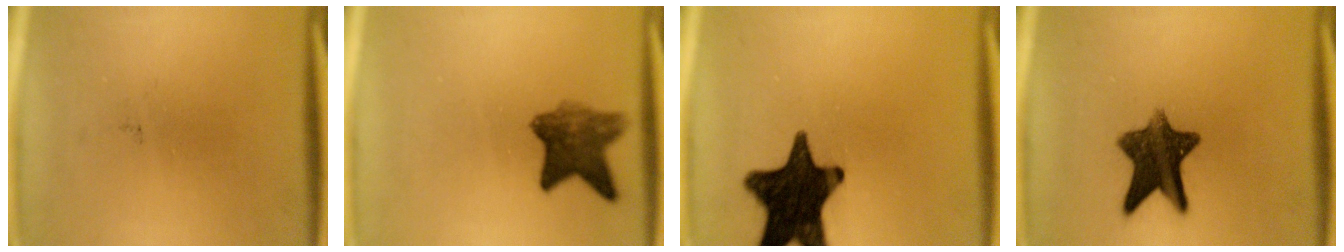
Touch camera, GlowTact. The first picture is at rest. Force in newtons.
{"total": 7.1}
{"total": 17.9}
{"total": 10.6}